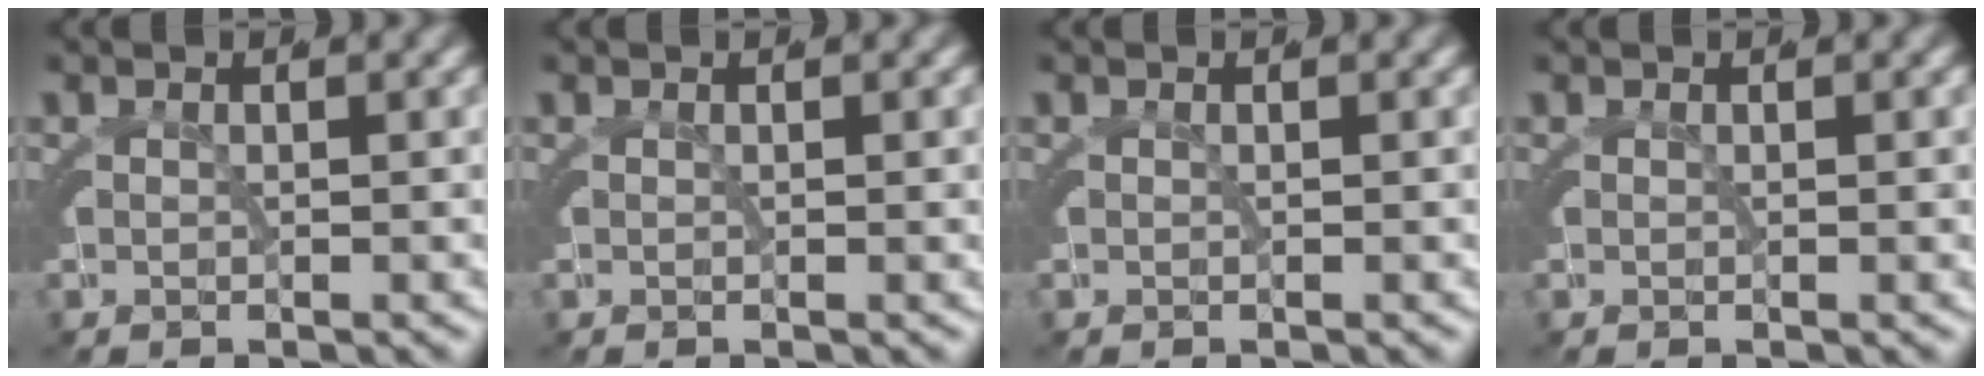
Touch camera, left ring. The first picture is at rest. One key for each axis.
{"total": 0.0}
{"total": 0.0}
{"total": 0.0}